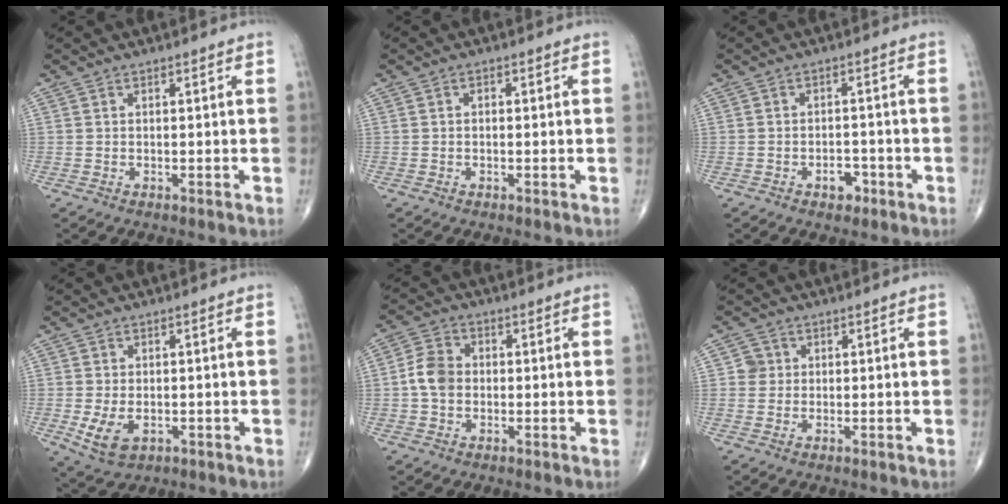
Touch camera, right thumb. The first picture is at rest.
{"total": 0.7, "force": [0.0, 0.5, 0.6], "torque": [-0.008, 0.002, -0.001]}
{"total": 3.1, "force": [-1.7, 1.9, 1.7], "torque": [-0.008, 0.013, -0.023]}
{"total": 5.9, "force": [-1.6, 3.7, 4.4], "torque": [-0.081, -0.005, -0.018]}
{"total": 5.7, "force": [-0.5, 4.4, 3.5], "torque": [-0.061, 0.015, -0.017]}
{"total": 2.4, "force": [0.4, 2.3, 0.4], "torque": [0.010, 0.004, 0.001]}